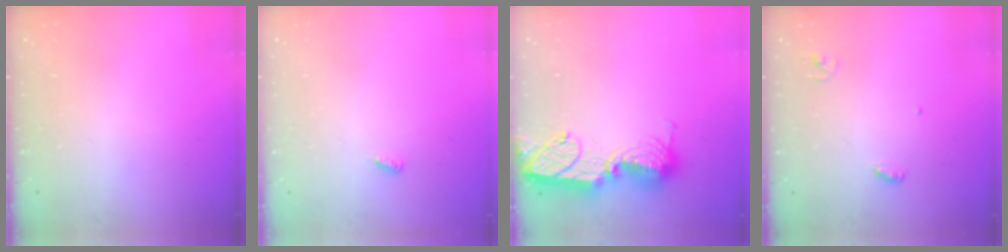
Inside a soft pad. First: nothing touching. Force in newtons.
{"total": 3.5, "press": 3.4, "slide": 0.6}
{"total": 14.9, "press": 14.9, "slide": 0.9}
{"total": 3.8, "press": 3.7, "slide": 0.4}